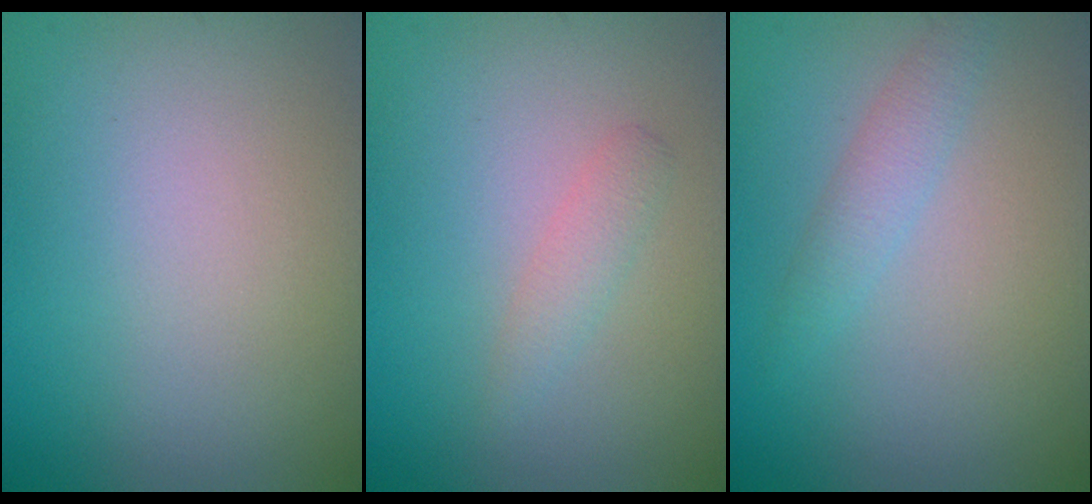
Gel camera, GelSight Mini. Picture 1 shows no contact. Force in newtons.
{"total": 1.3, "press": 1.3, "slide": 0.1}
{"total": 1.7, "press": 1.7, "slide": 0.1}